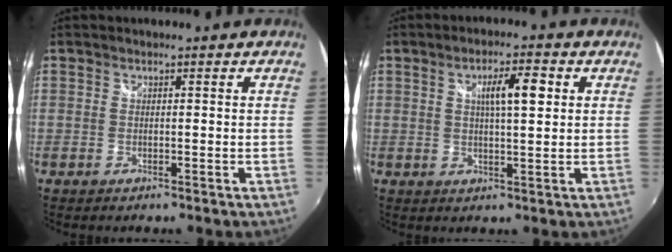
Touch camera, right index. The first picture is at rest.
{"total": 6.2, "force": [1.9, 1.2, 5.8], "torque": [-0.094, 0.008, 0.031]}